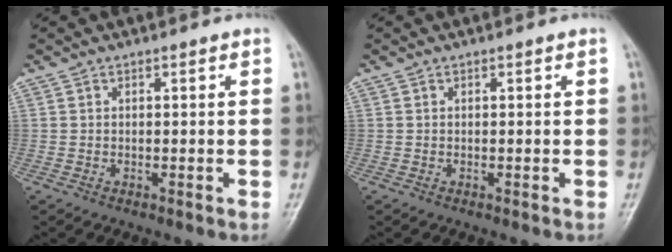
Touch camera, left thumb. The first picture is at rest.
{"total": 0.0}